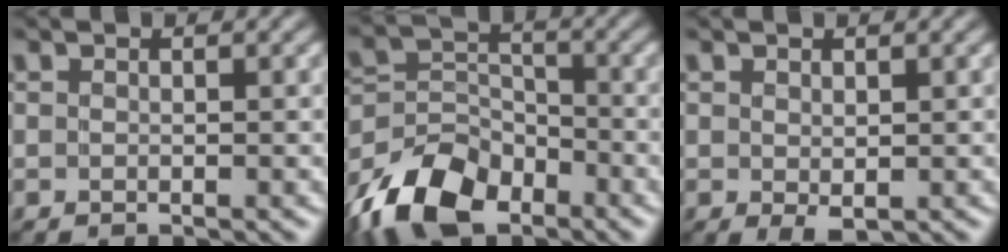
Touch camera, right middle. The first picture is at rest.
{"total": 8.6, "force": [-6.1, 4.8, 3.6], "torque": [-0.077, -0.001, -0.130]}
{"total": 0.9, "force": [0.0, 0.6, 0.6], "torque": [-0.012, -0.002, 0.003]}